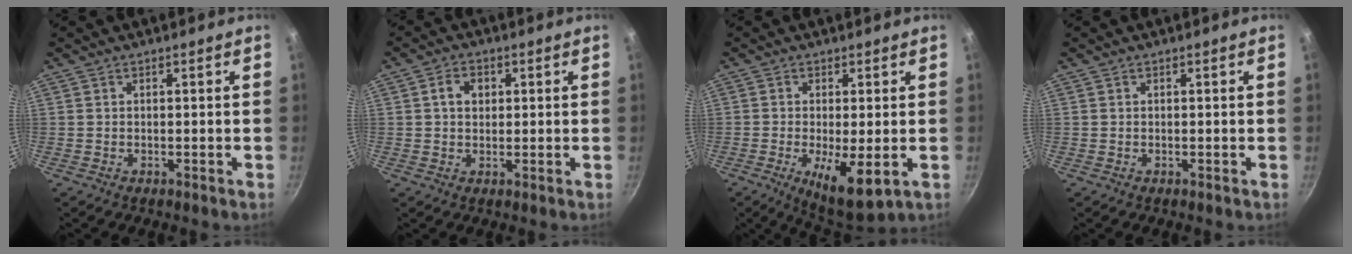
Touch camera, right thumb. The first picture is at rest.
{"total": 3.8, "force": [0.9, 2.9, 2.3], "torque": [-0.024, 0.004, 0.012]}
{"total": 9.4, "force": [-2.1, 2.8, 8.8], "torque": [-0.146, -0.012, -0.022]}
{"total": 0.0}